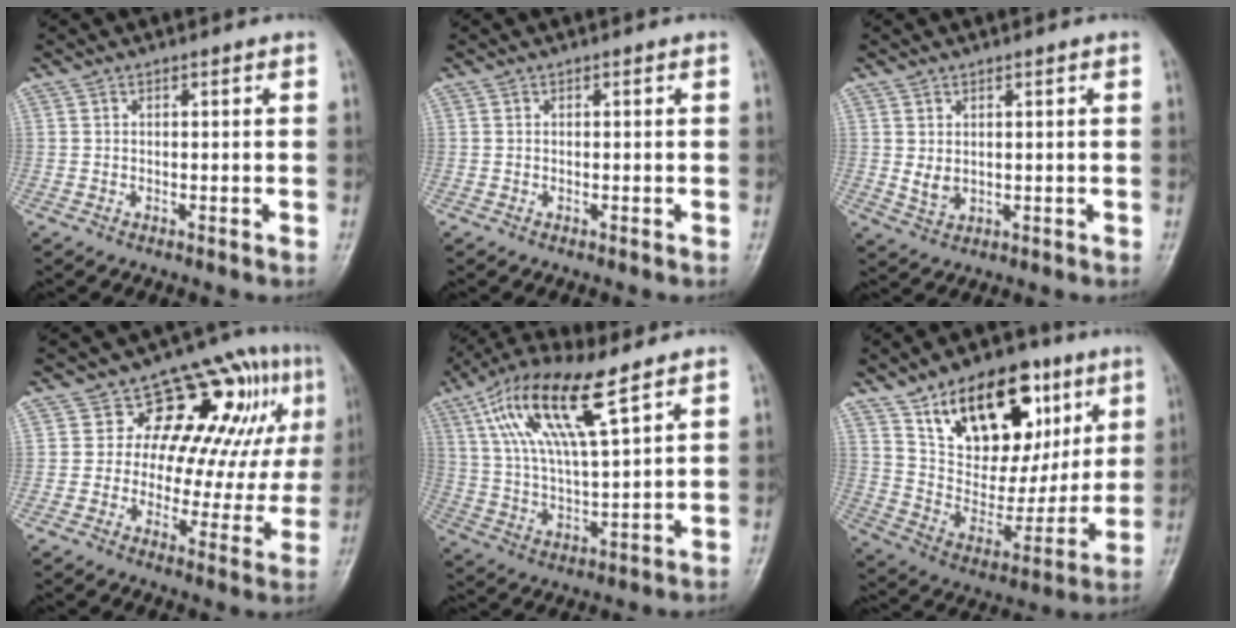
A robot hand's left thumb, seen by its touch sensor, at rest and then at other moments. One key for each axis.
{"total": 0.0}
{"total": 2.7, "fx": 0.6, "fy": 1.8, "fz": 1.9, "tx": -0.028, "ty": -0.010, "tz": 0.020}
{"total": 17.0, "fx": 6.0, "fy": 9.7, "fz": 12.7, "tx": -0.104, "ty": 0.002, "tz": 0.074}
{"total": 16.7, "fx": 8.5, "fy": 4.8, "fz": 13.5, "tx": -0.259, "ty": -0.015, "tz": 0.162}
{"total": 24.1, "fx": 11.8, "fy": 14.1, "fz": 15.6, "tx": -0.192, "ty": -0.028, "tz": 0.203}